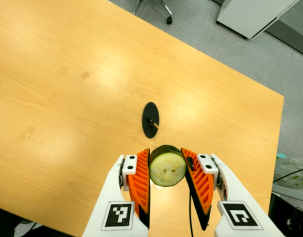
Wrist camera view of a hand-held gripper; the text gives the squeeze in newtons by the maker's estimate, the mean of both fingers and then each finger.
{"total": 11.2, "left": 10.0, "right": 12.4}